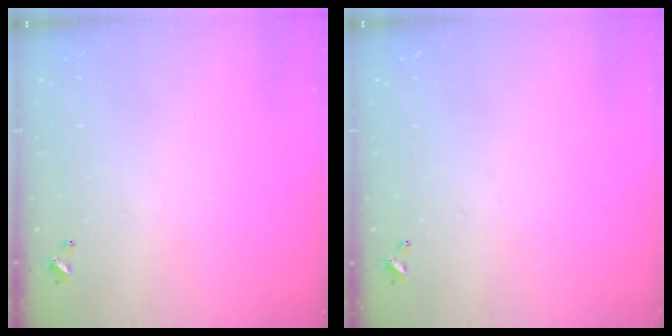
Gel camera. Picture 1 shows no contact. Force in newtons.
{"total": 0.0}